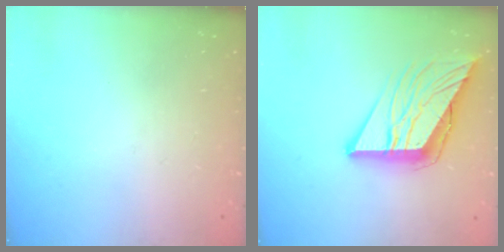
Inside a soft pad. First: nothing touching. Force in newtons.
{"total": 12.2, "press": 12.1, "slide": 1.4}